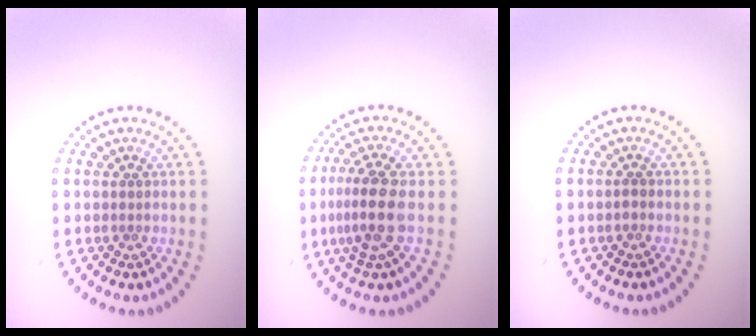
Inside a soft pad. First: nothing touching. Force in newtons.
{"total": 4.0, "press": 3.4, "slide": 2.0}
{"total": 0.7, "press": 0.6, "slide": 0.2}